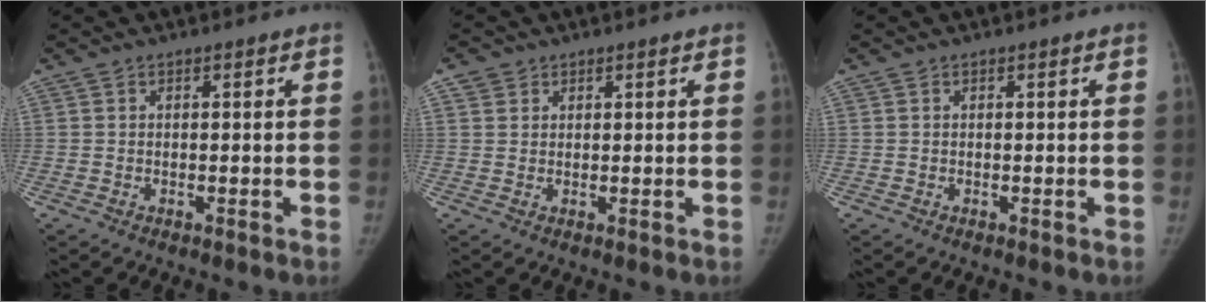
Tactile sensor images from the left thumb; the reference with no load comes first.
{"total": 1.9, "force": [1.1, 1.5, 0.2], "torque": [0.011, -0.005, 0.014]}
{"total": 0.0}